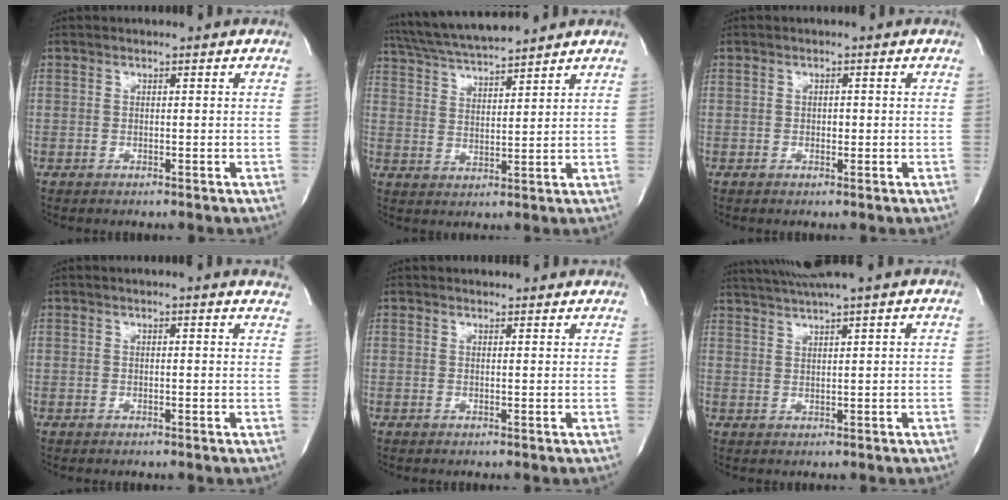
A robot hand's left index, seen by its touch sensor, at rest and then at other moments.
{"total": 11.7, "force": [10.7, 0.6, 4.6], "torque": [-0.091, 0.021, 0.186]}
{"total": 0.7, "force": [-0.3, 0.5, 0.4], "torque": [-0.003, -0.003, -0.007]}
{"total": 5.8, "force": [5.6, 0.4, 1.3], "torque": [-0.009, -0.013, 0.033]}
{"total": 5.0, "force": [4.8, 1.2, 0.9], "torque": [-0.008, 0.008, 0.046]}
{"total": 6.5, "force": [5.6, -1.5, 2.9], "torque": [-0.053, 0.016, 0.093]}